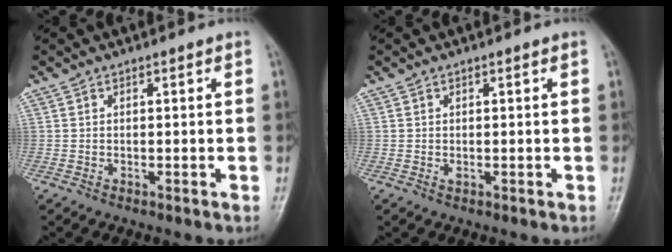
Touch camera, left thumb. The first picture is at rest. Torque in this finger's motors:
{"motor_torque": [-0.03, 0.00, 0.00, 0.04, 0.00]}